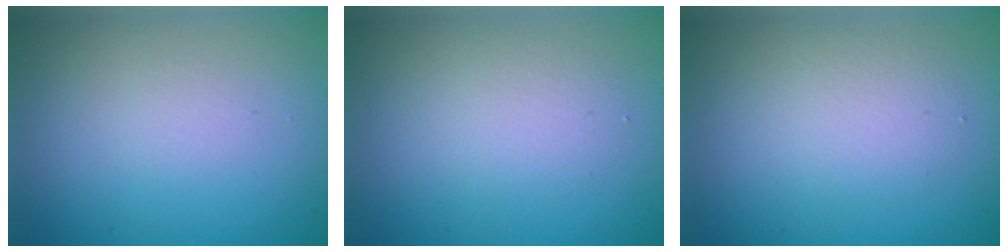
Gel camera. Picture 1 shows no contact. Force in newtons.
{"total": 2.1, "press": 2.1, "slide": 0.1}
{"total": 2.3, "press": 2.3, "slide": 0.1}